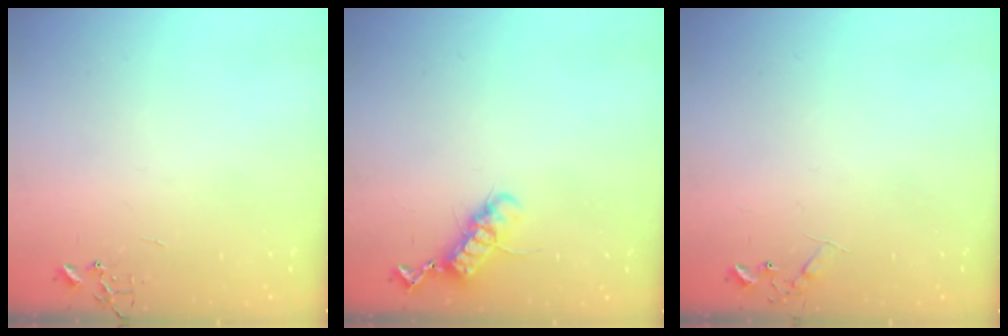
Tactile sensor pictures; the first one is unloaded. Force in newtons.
{"total": 11.7, "press": 11.7, "slide": 0.9}
{"total": 7.0, "press": 7.0, "slide": 0.8}